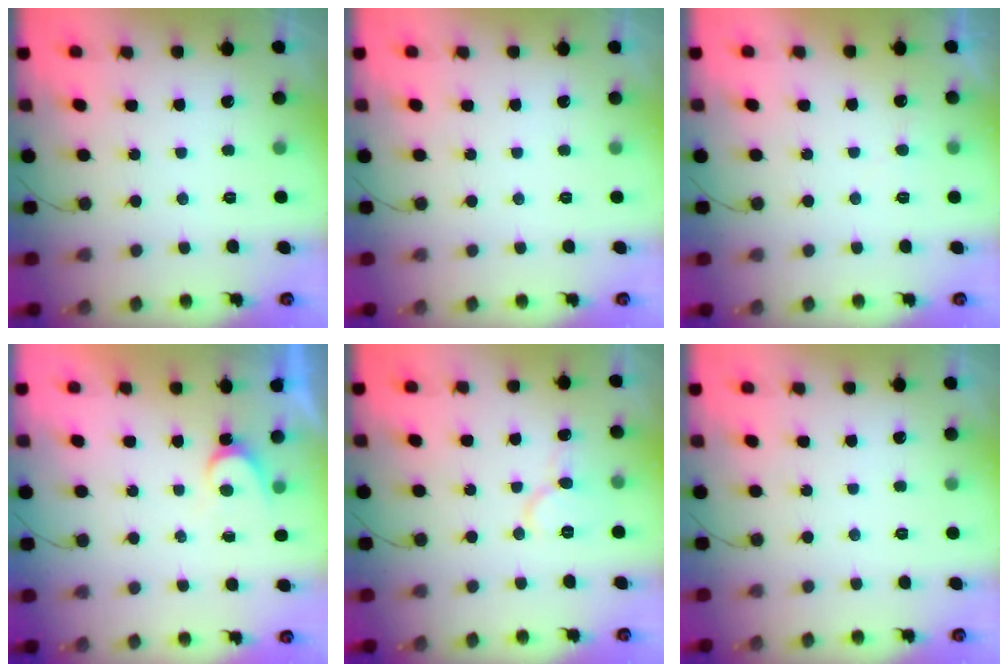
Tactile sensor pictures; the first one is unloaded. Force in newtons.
{"total": 0.0}
{"total": 4.1, "press": 4.1, "slide": 0.4}
{"total": 3.5, "press": 3.5, "slide": 0.3}
{"total": 7.3, "press": 7.2, "slide": 0.7}
{"total": 0.0}